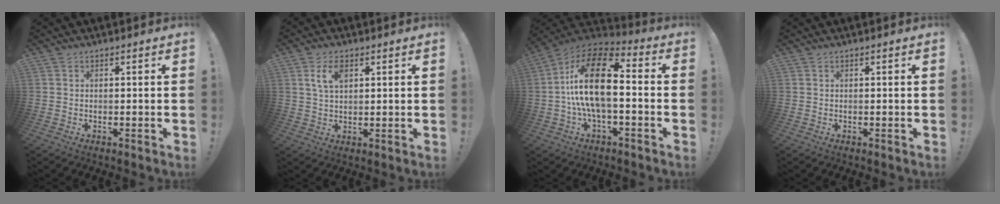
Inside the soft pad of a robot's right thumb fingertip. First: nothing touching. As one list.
[{"total": 5.9, "force": [2.3, 3.2, 4.4], "torque": [-0.074, -0.001, 0.041]}, {"total": 20.0, "force": [0.3, 9.4, 17.7], "torque": [-0.330, 0.011, 0.005]}, {"total": 0.0}]